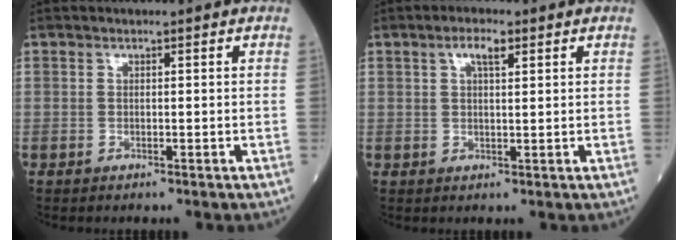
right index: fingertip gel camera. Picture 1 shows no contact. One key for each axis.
{"total": 3.0, "fx": 1.5, "fy": 0.8, "fz": 2.5, "tx": -0.052, "ty": 0.005, "tz": 0.027}